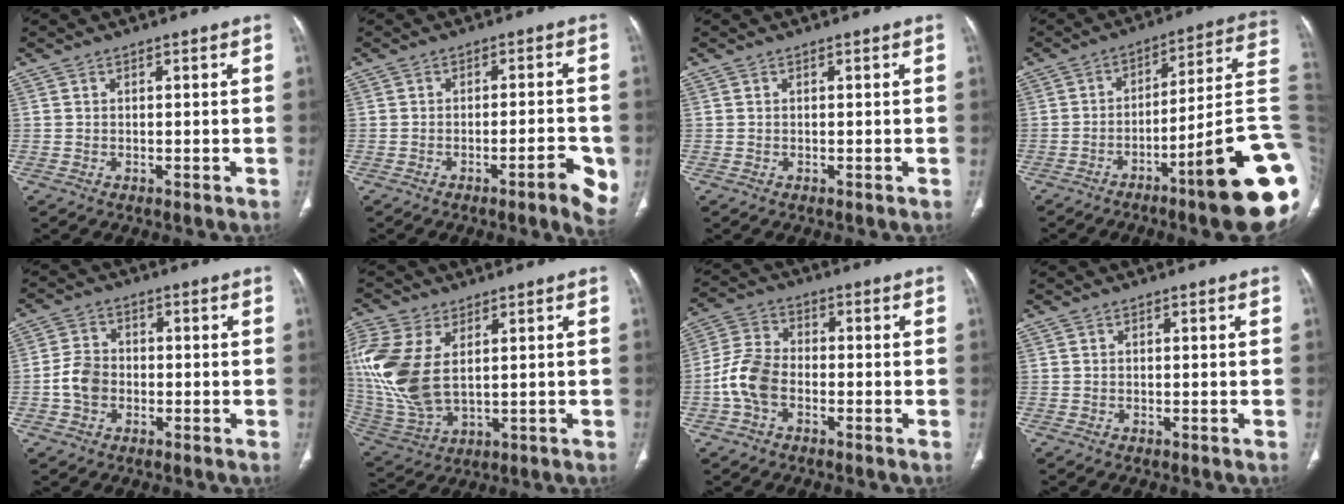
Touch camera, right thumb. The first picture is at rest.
{"total": 7.1, "force": [-2.9, 1.4, 6.4], "torque": [-0.071, 0.006, -0.034]}
{"total": 0.0}
{"total": 21.2, "force": [-7.4, 2.2, 19.8], "torque": [-0.195, 0.047, -0.107]}
{"total": 5.4, "force": [-1.3, 4.2, 3.1], "torque": [-0.051, 0.015, -0.030]}
{"total": 16.4, "force": [3.5, 9.1, 13.2], "torque": [-0.315, -0.013, 0.082]}
{"total": 8.0, "force": [-2.5, 5.2, 5.6], "torque": [-0.113, 0.022, -0.058]}
{"total": 0.0}